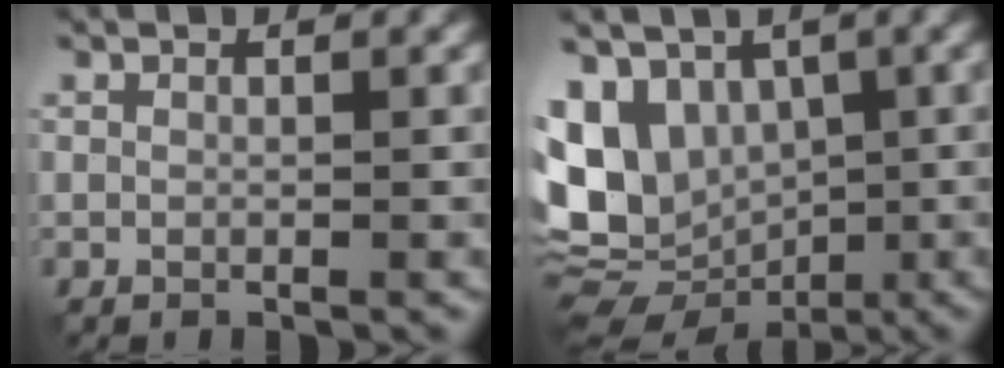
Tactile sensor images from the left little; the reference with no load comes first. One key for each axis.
{"total": 9.7, "fx": -0.3, "fy": 7.9, "fz": 5.6, "tx": -0.107, "ty": 0.007, "tz": 0.000}